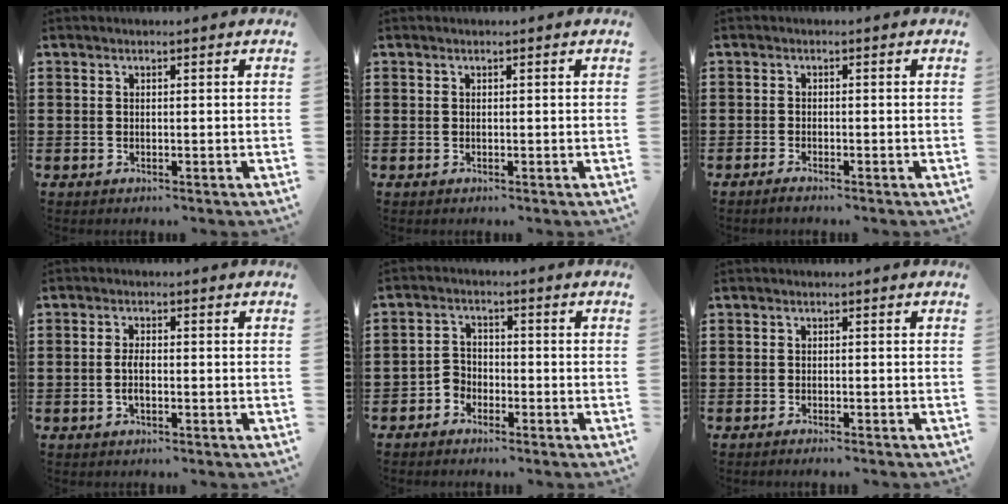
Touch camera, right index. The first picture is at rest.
{"total": 0.0}
{"total": 1.1, "force": [-1.0, -0.1, 0.4], "torque": [-0.009, -0.004, -0.018]}
{"total": 2.4, "force": [-0.4, 0.7, 2.3], "torque": [-0.059, -0.008, -0.012]}
{"total": 2.7, "force": [-2.0, 1.8, 0.4], "torque": [-0.015, 0.008, -0.044]}
{"total": 0.8, "force": [-0.8, -0.1, 0.2], "torque": [-0.006, -0.001, -0.016]}